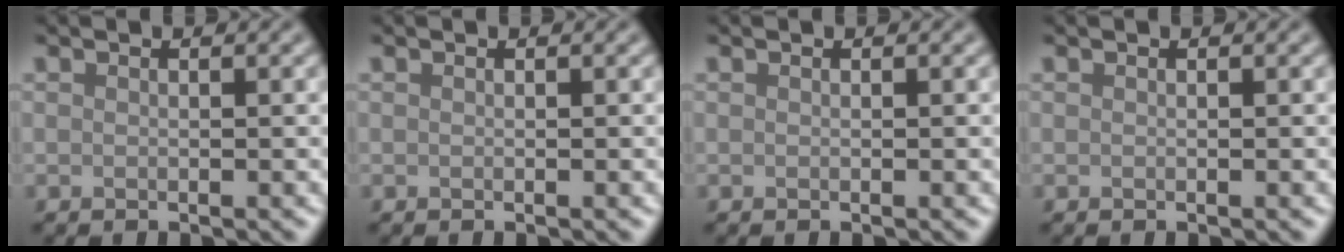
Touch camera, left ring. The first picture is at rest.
{"total": 0.0}
{"total": 0.0}
{"total": 0.0}